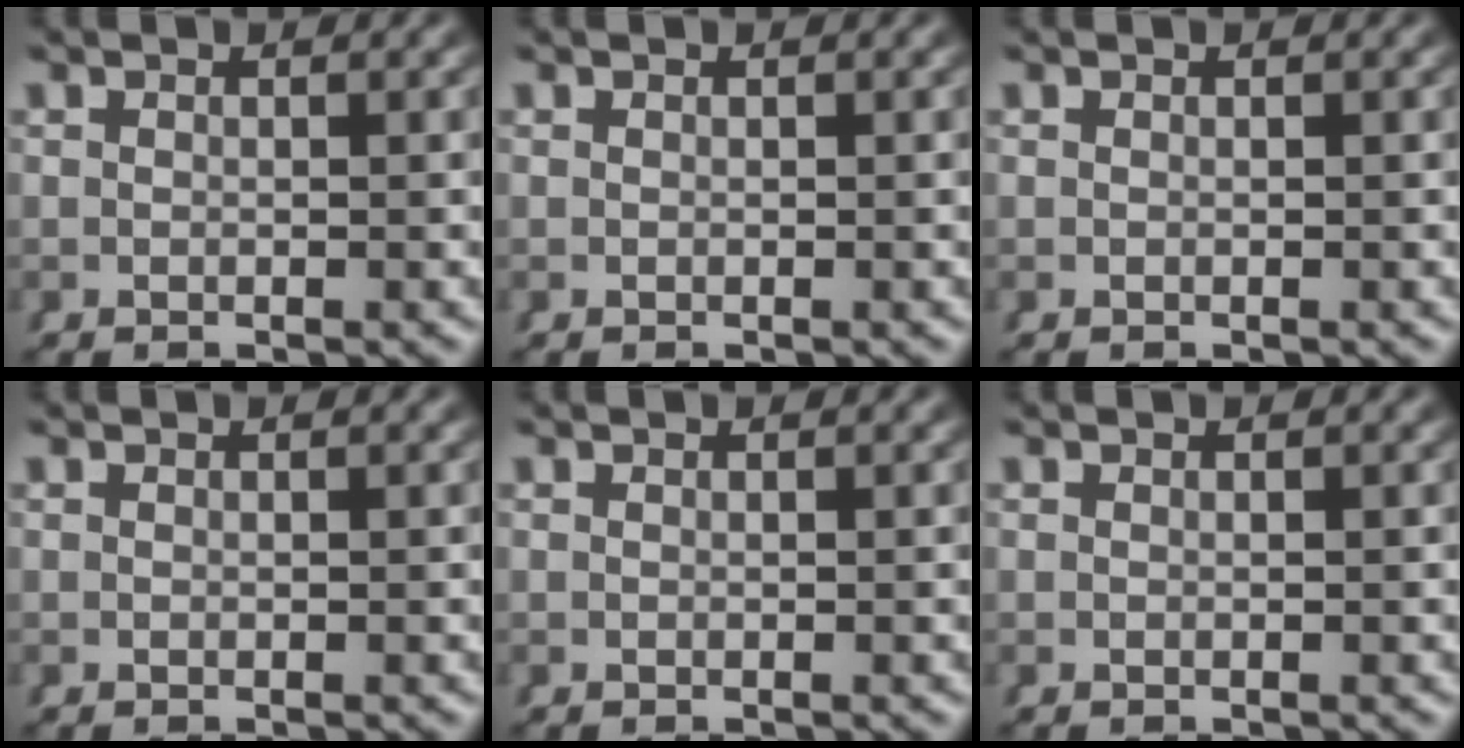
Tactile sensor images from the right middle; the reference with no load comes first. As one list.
[{"total": 0.0}, {"total": 0.0}, {"total": 0.0}, {"total": 0.0}, {"total": 0.0}]